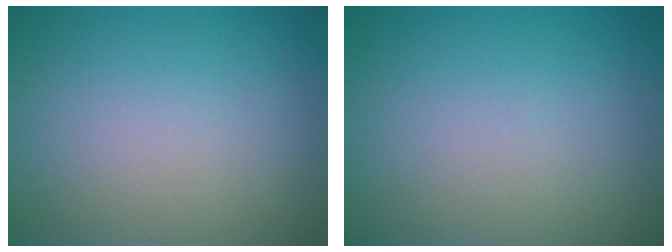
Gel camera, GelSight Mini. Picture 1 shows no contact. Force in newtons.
{"total": 0.0}